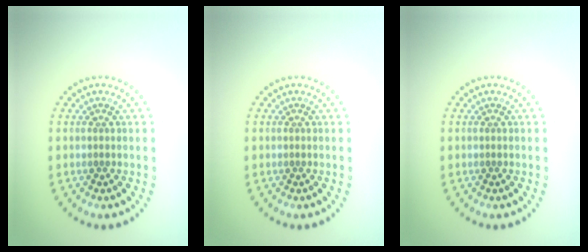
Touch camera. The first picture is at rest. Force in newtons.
{"total": 0.0}
{"total": 0.0}